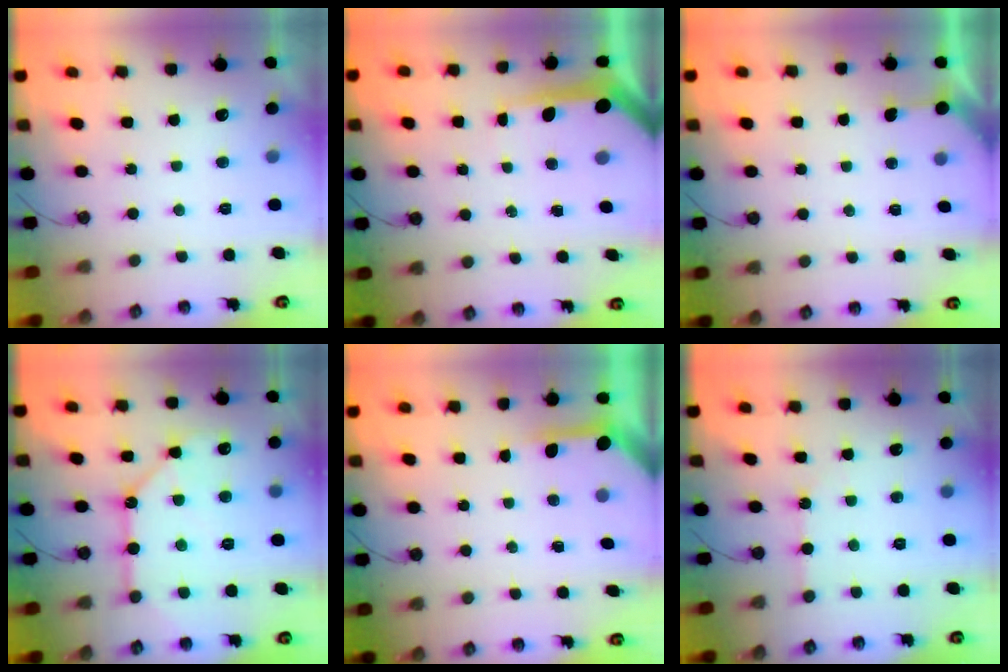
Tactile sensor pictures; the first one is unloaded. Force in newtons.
{"total": 8.0, "press": 8.0, "slide": 0.9}
{"total": 1.6, "press": 1.6, "slide": 0.3}
{"total": 11.4, "press": 11.4, "slide": 0.9}
{"total": 3.9, "press": 3.8, "slide": 0.3}
{"total": 1.4, "press": 1.3, "slide": 0.3}